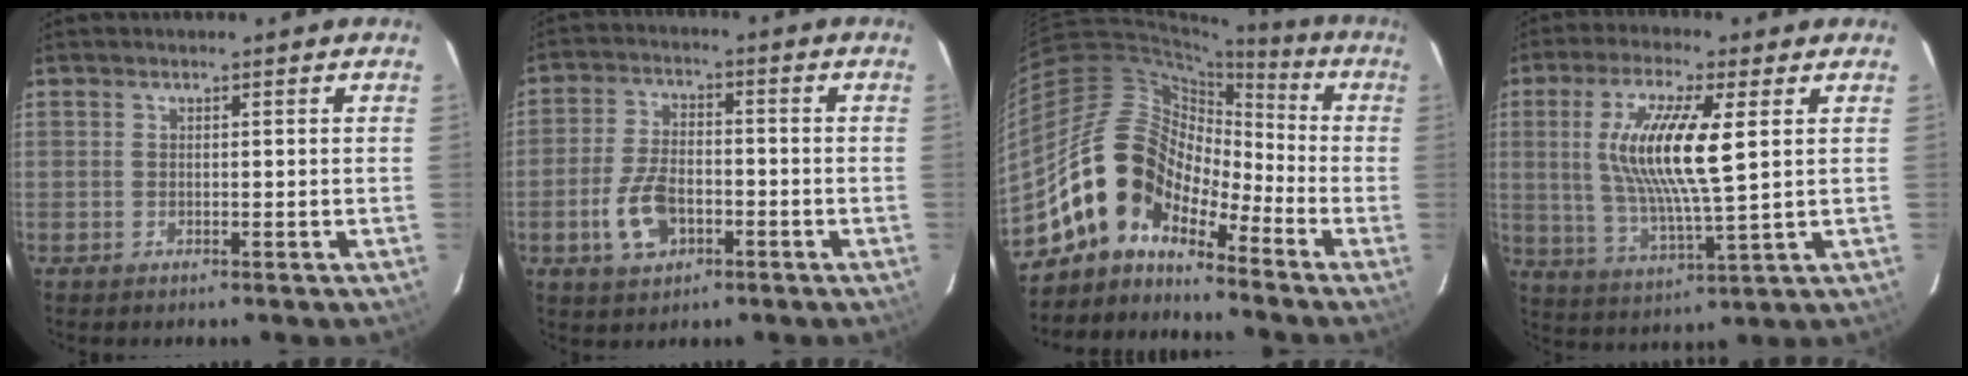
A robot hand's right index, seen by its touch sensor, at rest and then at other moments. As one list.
[{"total": 8.8, "force": [-3.3, 5.1, 6.4], "torque": [-0.137, 0.005, -0.056]}, {"total": 11.9, "force": [-8.9, 6.3, 4.8], "torque": [-0.078, 0.032, -0.184]}, {"total": 13.9, "force": [3.0, 2.3, 13.4], "torque": [-0.260, -0.002, 0.061]}]